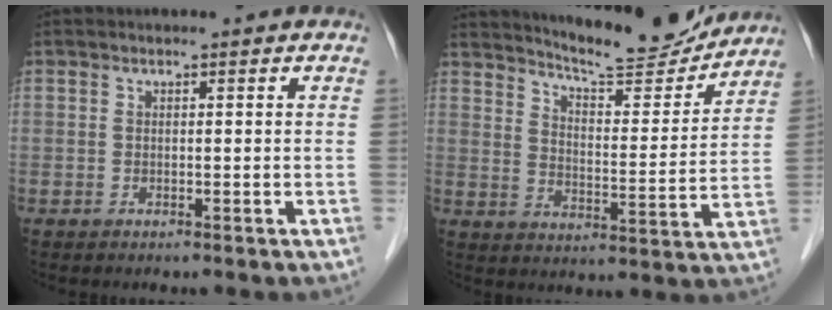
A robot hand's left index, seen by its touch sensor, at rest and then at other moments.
{"total": 13.9, "force": [13.3, 1.1, 3.8], "torque": [-0.062, -0.018, 0.191]}